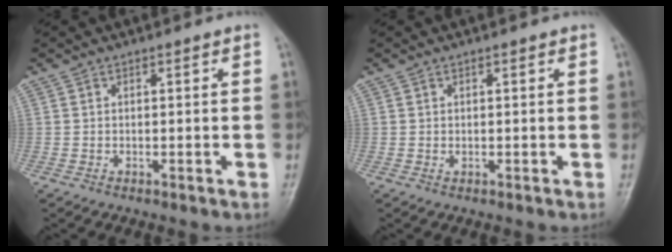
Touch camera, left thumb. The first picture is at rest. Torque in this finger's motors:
{"motor_torque": [-0.12, -0.12, 0.02, -0.01, 0.00]}